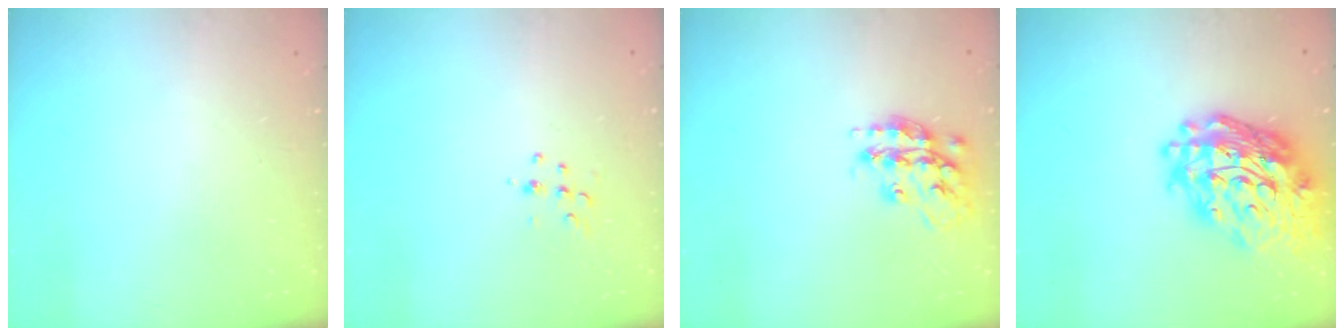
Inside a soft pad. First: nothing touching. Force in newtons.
{"total": 5.4, "press": 5.4, "slide": 0.6}
{"total": 16.3, "press": 16.3, "slide": 0.8}
{"total": 24.3, "press": 24.2, "slide": 2.6}